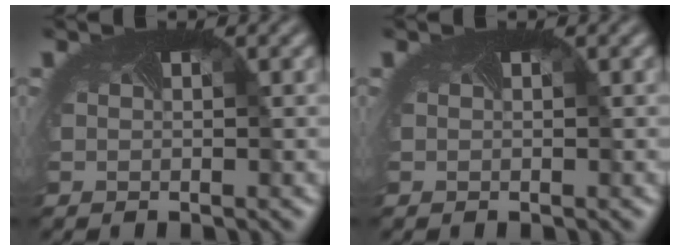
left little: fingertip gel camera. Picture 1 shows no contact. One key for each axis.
{"total": 0.0}